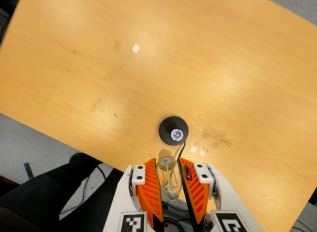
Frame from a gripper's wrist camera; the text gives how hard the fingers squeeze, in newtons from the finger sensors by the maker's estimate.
{"total": 17.1, "left": 19.1, "right": 15.1}